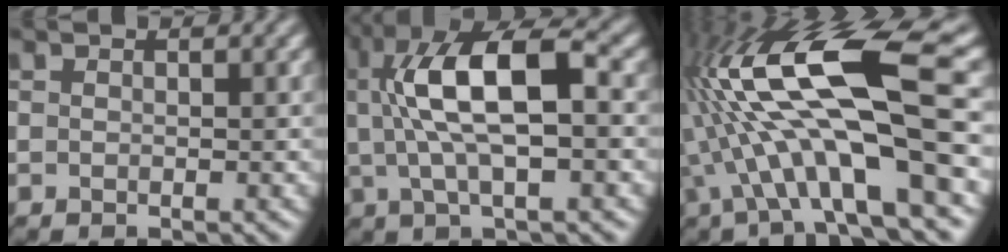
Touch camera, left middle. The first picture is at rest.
{"total": 9.5, "force": [1.7, 3.2, 8.8], "torque": [-0.162, 0.017, 0.024]}
{"total": 14.0, "force": [0.8, 3.9, 13.5], "torque": [-0.245, 0.029, 0.008]}